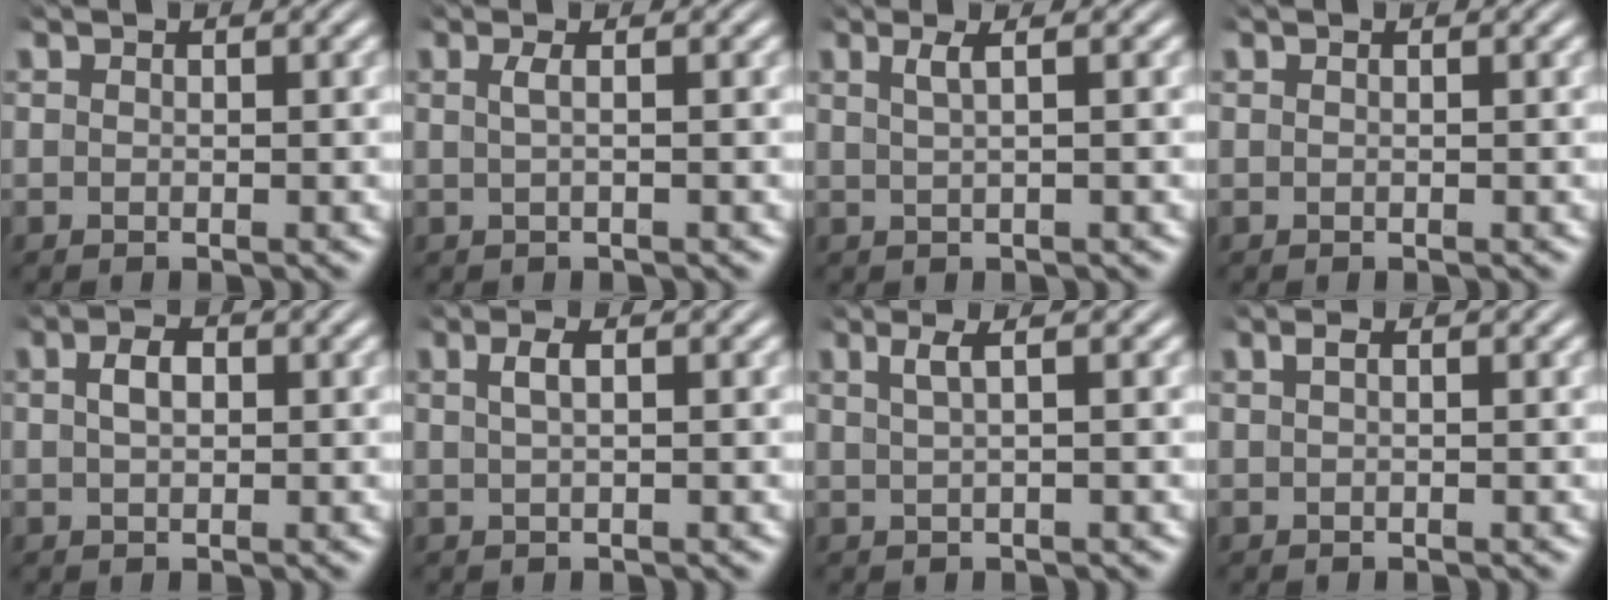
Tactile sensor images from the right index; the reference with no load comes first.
{"total": 1.0, "force": [0.0, -0.3, 1.0], "torque": [-0.019, 0.000, 0.002]}
{"total": 1.6, "force": [0.7, -0.3, 1.4], "torque": [-0.018, 0.003, 0.016]}
{"total": 0.0}
{"total": 1.7, "force": [0.1, 0.7, 1.6], "torque": [-0.022, 0.001, 0.003]}
{"total": 1.4, "force": [0.3, 0.1, 1.4], "torque": [-0.021, 0.002, 0.008]}
{"total": 1.9, "force": [0.8, -0.1, 1.7], "torque": [-0.021, 0.006, 0.017]}
{"total": 0.6, "force": [0.2, 0.0, 0.6], "torque": [-0.009, 0.003, 0.005]}